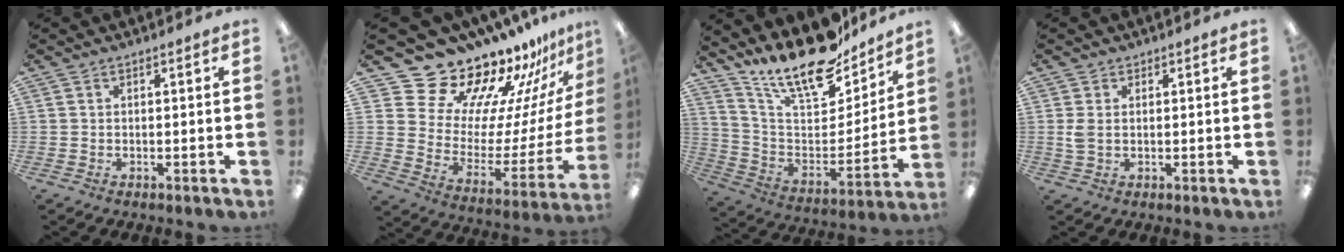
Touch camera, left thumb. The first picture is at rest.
{"total": 20.1, "force": [18.2, 7.5, 3.8], "torque": [-0.072, -0.160, 0.330]}
{"total": 19.8, "force": [16.6, 6.1, 9.0], "torque": [-0.158, -0.122, 0.288]}
{"total": 2.9, "force": [0.5, 1.9, 2.2], "torque": [-0.049, 0.003, 0.007]}